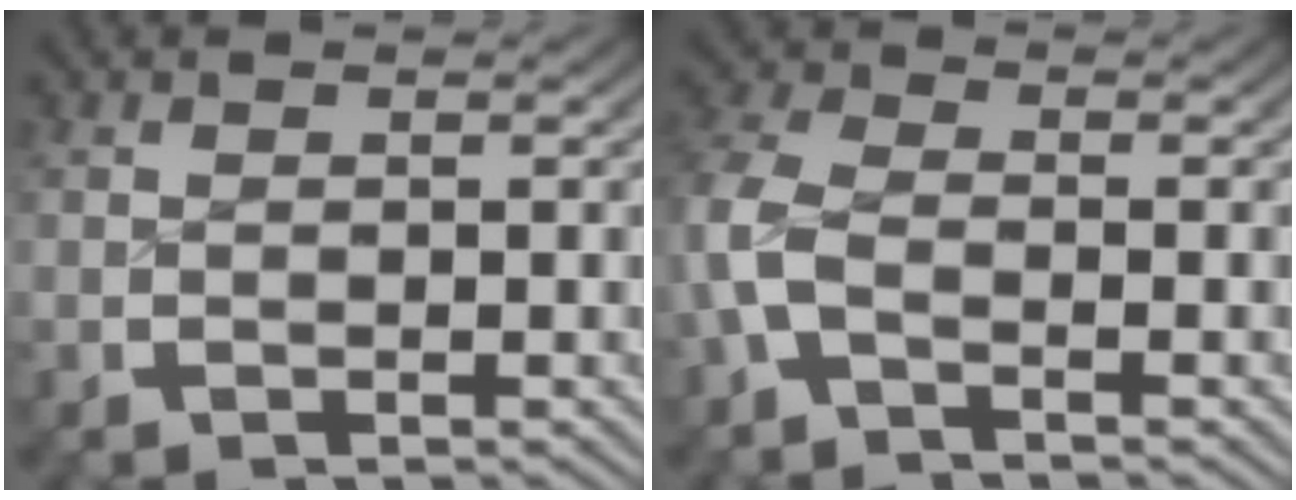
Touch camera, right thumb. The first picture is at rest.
{"total": 4.7, "force": [-0.6, 3.5, 3.1], "torque": [-0.085, -0.012, -0.012]}